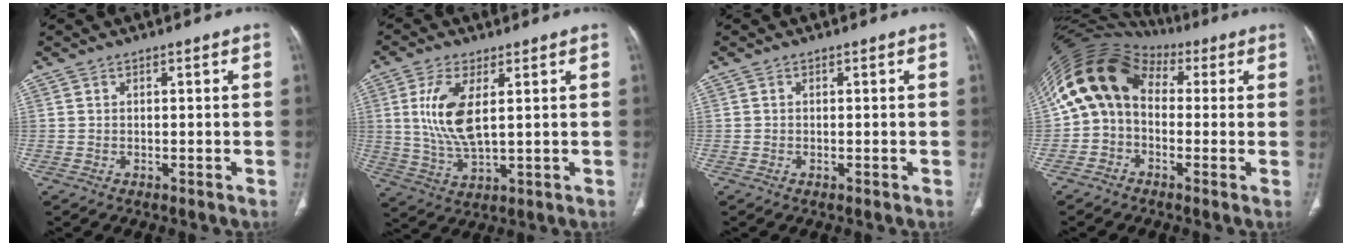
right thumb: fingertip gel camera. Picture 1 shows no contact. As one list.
[{"total": 10.4, "force": [2.3, 4.2, 9.2], "torque": [-0.203, -0.016, 0.052]}, {"total": 0.0}, {"total": 13.0, "force": [1.5, 10.1, 8.1], "torque": [-0.145, 0.047, 0.018]}]